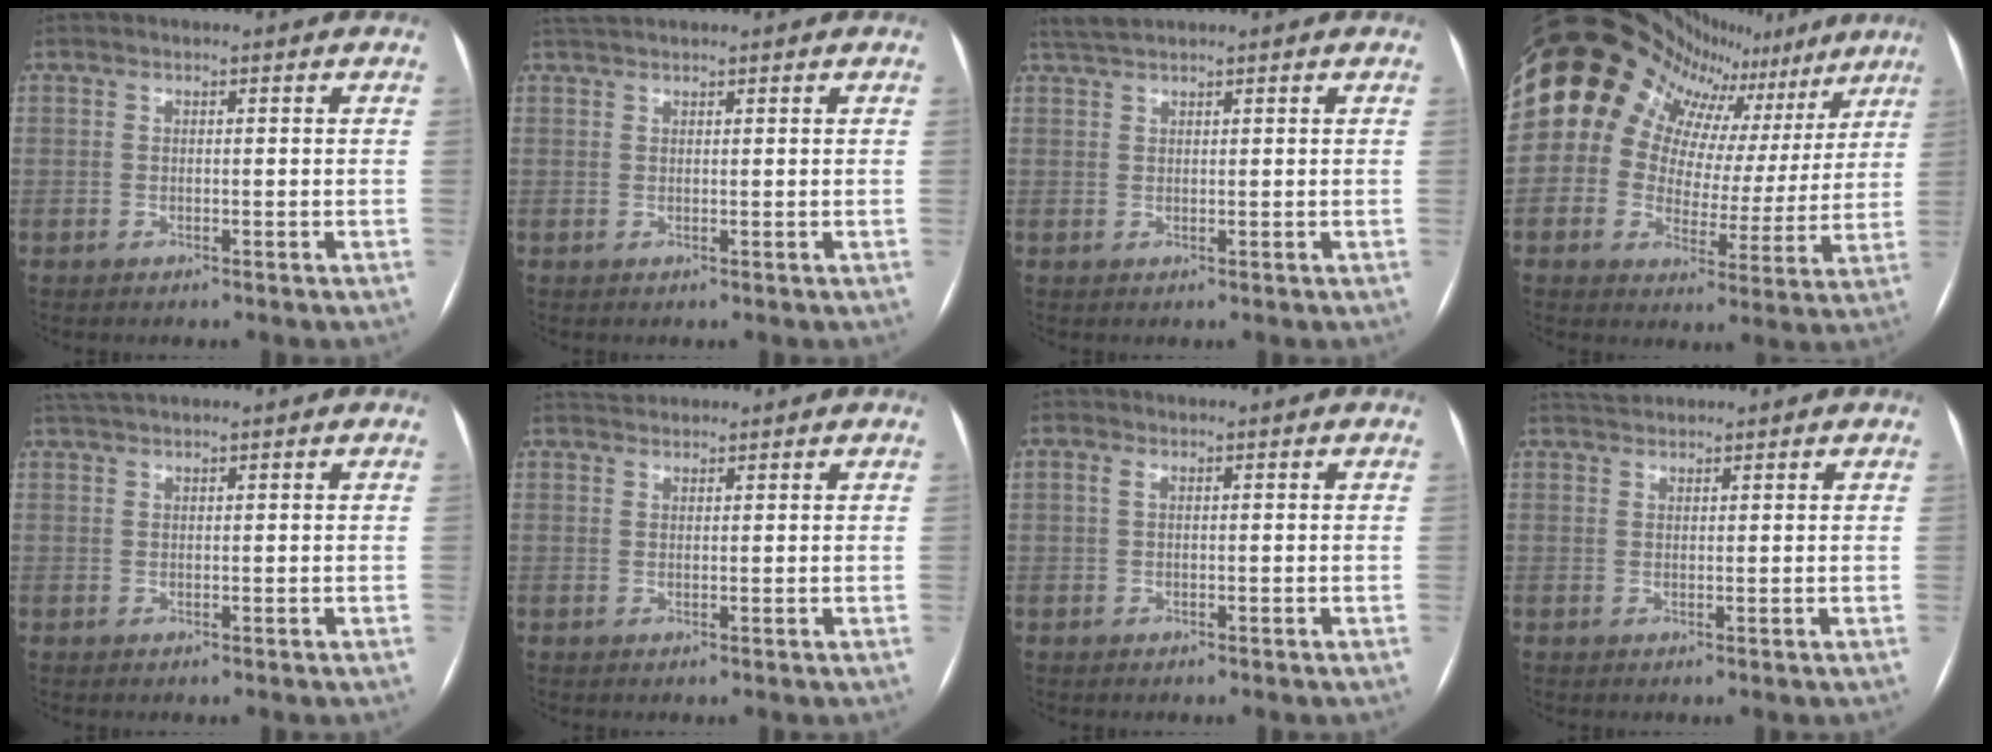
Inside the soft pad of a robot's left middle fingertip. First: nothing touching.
{"total": 2.8, "force": [2.5, 0.5, 1.2], "torque": [-0.028, 0.022, 0.050]}
{"total": 2.6, "force": [2.4, 0.2, 1.1], "torque": [-0.028, 0.016, 0.050]}
{"total": 23.4, "force": [14.3, 15.3, 10.4], "torque": [-0.181, 0.089, 0.180]}
{"total": 3.3, "force": [2.9, 0.3, 1.6], "torque": [-0.035, 0.026, 0.058]}
{"total": 2.7, "force": [2.5, 0.8, 0.4], "torque": [-0.010, 0.024, 0.045]}
{"total": 1.0, "force": [0.3, 0.5, 0.8], "torque": [-0.024, 0.011, 0.006]}
{"total": 3.1, "force": [2.9, 0.9, 0.7], "torque": [-0.016, 0.025, 0.052]}